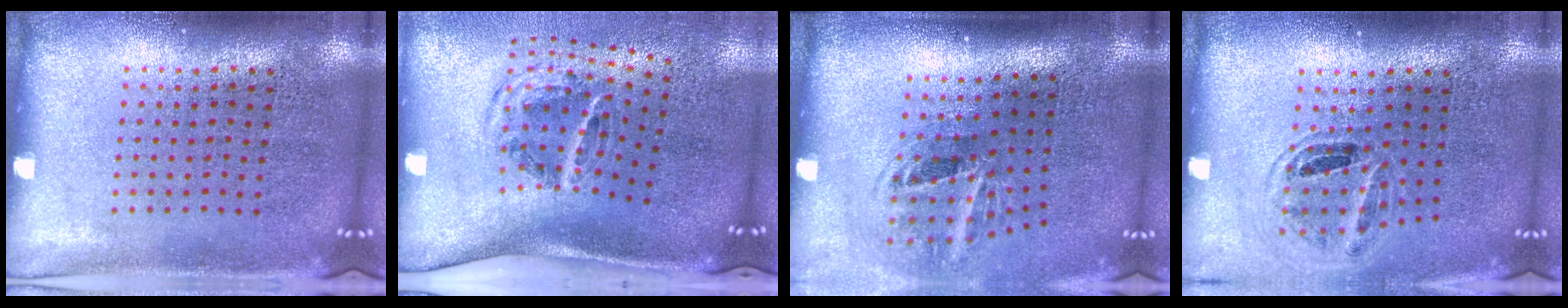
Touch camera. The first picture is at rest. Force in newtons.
{"total": 2.2, "press": 1.2, "slide": 1.8}
{"total": 2.0, "press": 1.1, "slide": 1.6}
{"total": 0.9, "press": 0.9, "slide": 0.1}